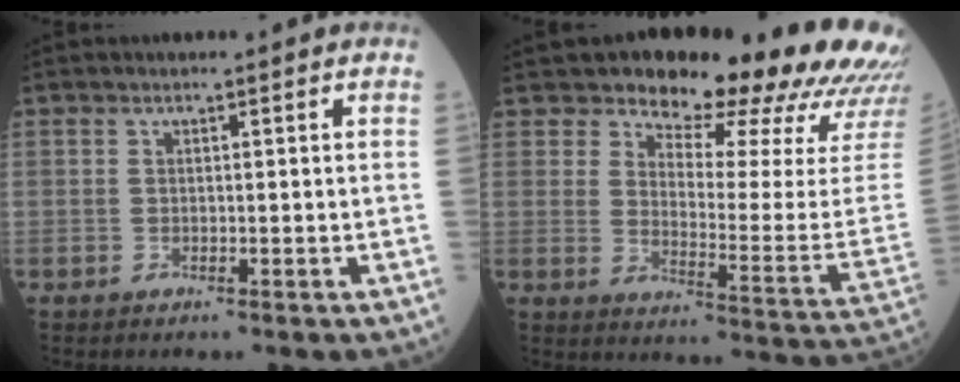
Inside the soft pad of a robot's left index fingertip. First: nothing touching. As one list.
[{"total": 23.0, "force": [21.2, 3.8, 8.1], "torque": [-0.107, -0.107, 0.240]}]